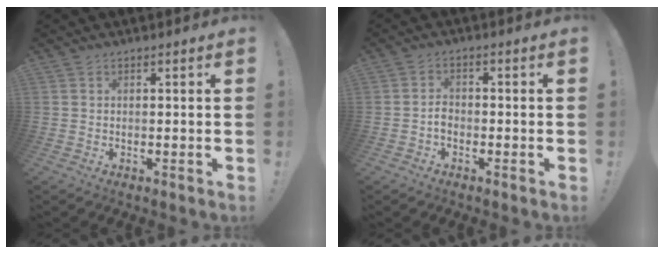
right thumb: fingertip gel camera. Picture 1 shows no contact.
{"total": 3.2, "force": [-1.4, 2.0, 2.0], "torque": [-0.046, 0.004, -0.026]}